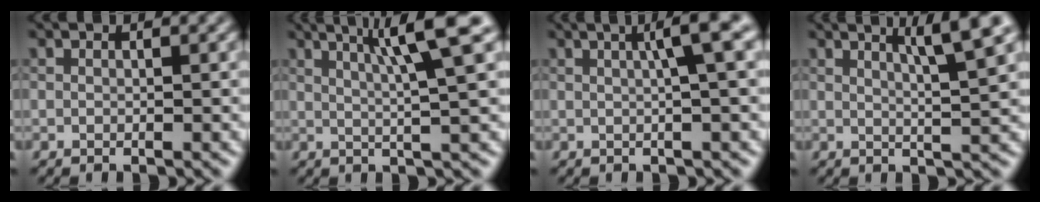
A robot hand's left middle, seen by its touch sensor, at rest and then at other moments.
{"total": 6.6, "force": [2.8, 0.7, 5.9], "torque": [-0.083, 0.015, 0.047]}
{"total": 4.4, "force": [1.1, 0.7, 4.2], "torque": [-0.052, 0.017, 0.015]}
{"total": 5.5, "force": [2.8, 0.7, 4.6], "torque": [-0.059, 0.008, 0.045]}